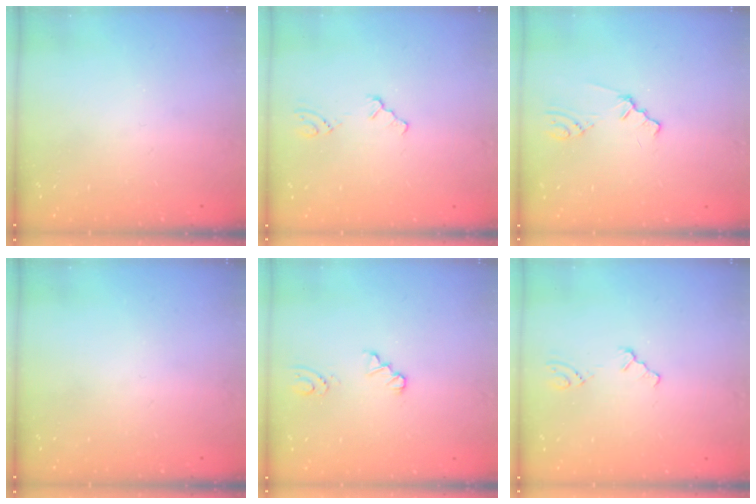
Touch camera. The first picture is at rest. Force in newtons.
{"total": 1.2, "press": 1.1, "slide": 0.3}
{"total": 0.9, "press": 0.9, "slide": 0.2}
{"total": 0.0}
{"total": 1.3, "press": 1.3, "slide": 0.2}
{"total": 1.2, "press": 1.1, "slide": 0.3}